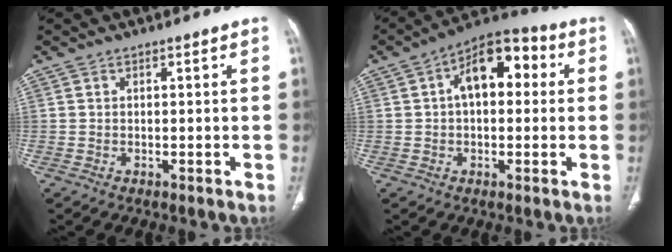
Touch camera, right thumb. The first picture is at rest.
{"total": 12.3, "force": [2.3, 7.0, 9.9], "torque": [-0.127, 0.033, 0.024]}